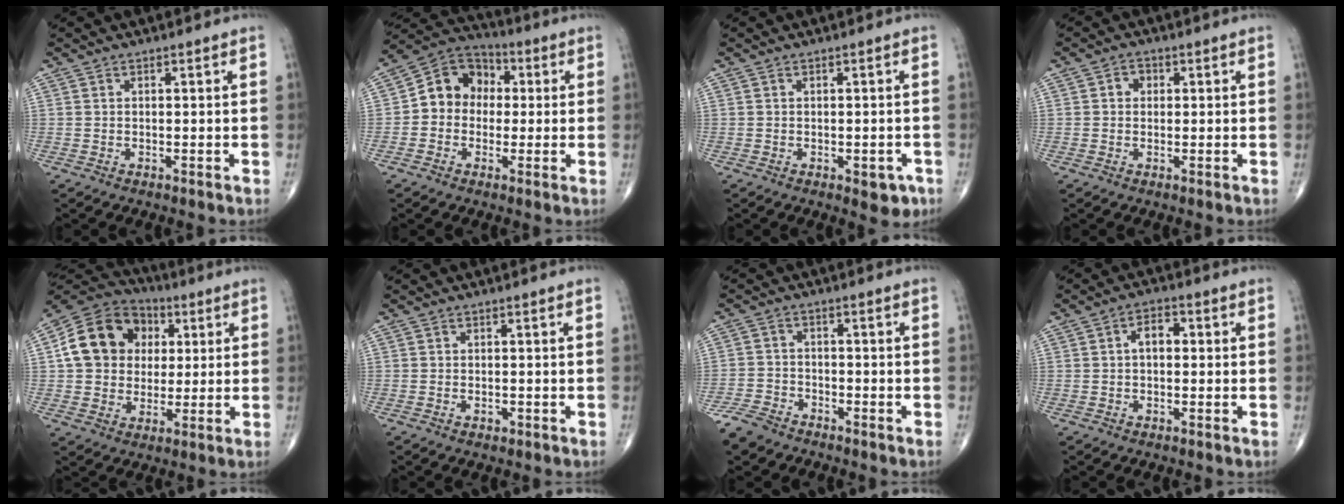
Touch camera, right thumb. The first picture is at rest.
{"total": 10.5, "force": [0.4, 9.0, 5.4], "torque": [-0.057, 0.032, -0.009]}
{"total": 3.8, "force": [-1.6, 2.0, 2.8], "torque": [-0.012, 0.001, -0.017]}
{"total": 2.2, "force": [0.3, 2.0, 1.0], "torque": [-0.004, 0.005, 0.000]}
{"total": 15.6, "force": [2.9, 12.9, 8.2], "torque": [-0.126, 0.013, 0.045]}
{"total": 0.9, "force": [-0.4, 0.7, 0.6], "torque": [-0.006, 0.004, -0.004]}
{"total": 5.7, "force": [-4.6, 2.9, 1.8], "torque": [-0.042, 0.005, -0.094]}
{"total": 4.0, "force": [0.3, 2.4, 3.2], "torque": [-0.043, 0.014, -0.001]}